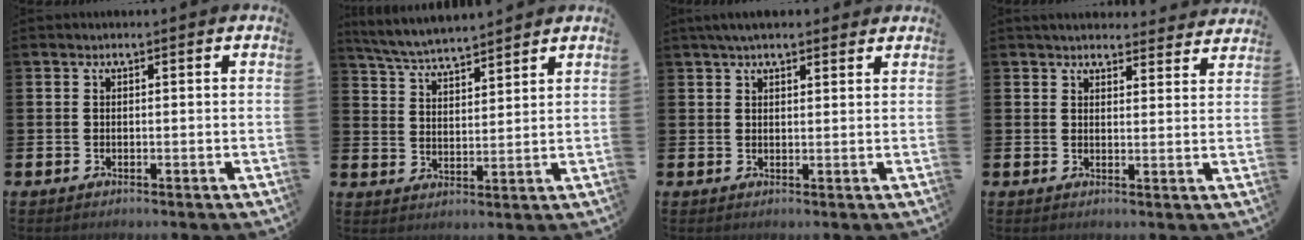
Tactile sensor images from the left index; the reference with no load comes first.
{"total": 5.6, "force": [5.6, 0.3, 0.8], "torque": [-0.044, -0.030, 0.100]}
{"total": 3.5, "force": [3.1, 0.9, 1.4], "torque": [-0.030, -0.003, 0.056]}
{"total": 4.3, "force": [4.1, 0.9, 0.4], "torque": [-0.010, -0.022, 0.074]}